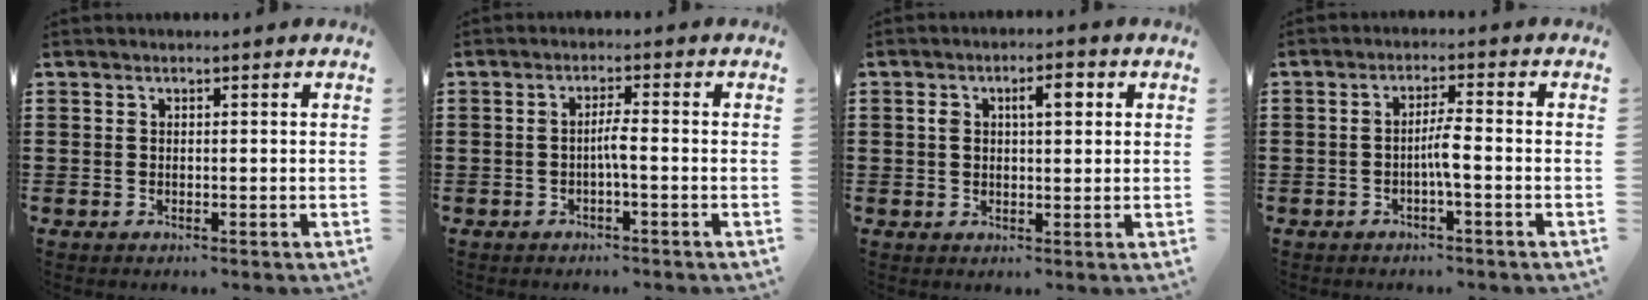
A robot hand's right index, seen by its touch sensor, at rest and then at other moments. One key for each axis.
{"total": 2.3, "fx": -0.8, "fy": 0.1, "fz": 2.2, "tx": -0.048, "ty": -0.002, "tz": -0.018}
{"total": 4.1, "fx": 1.1, "fy": 1.5, "fz": 3.6, "tx": -0.058, "ty": 0.006, "tz": 0.011}
{"total": 3.1, "fx": -1.1, "fy": 0.1, "fz": 2.9, "tx": -0.062, "ty": -0.002, "tz": -0.026}